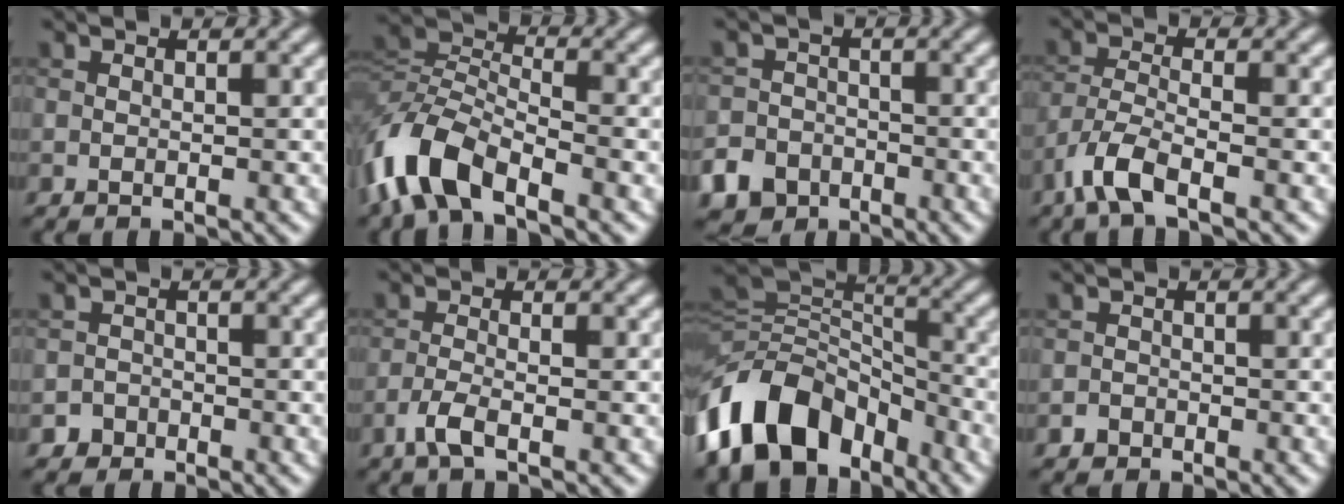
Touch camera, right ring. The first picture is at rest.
{"total": 8.1, "force": [-4.7, 4.0, 5.4], "torque": [-0.109, 0.002, -0.106]}
{"total": 6.9, "force": [-4.5, 5.1, 1.4], "torque": [-0.016, -0.020, -0.088]}
{"total": 4.7, "force": [-3.1, 1.4, 3.3], "torque": [-0.075, -0.007, -0.073]}
{"total": 1.6, "force": [-1.1, 1.1, -0.1], "torque": [0.011, 0.008, -0.022]}
{"total": 2.3, "force": [-1.3, 0.6, 1.8], "torque": [-0.043, 0.000, -0.035]}
{"total": 11.7, "force": [-6.2, 7.5, 6.6], "torque": [-0.120, 0.014, -0.128]}
{"total": 1.1, "force": [-0.8, 0.8, 0.1], "torque": [0.004, 0.003, -0.015]}